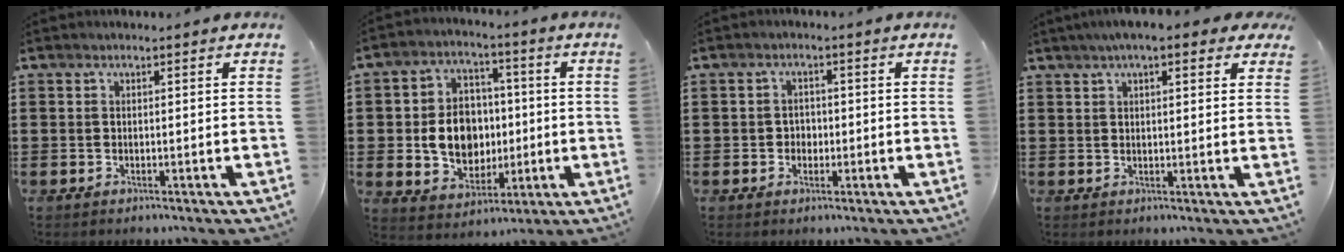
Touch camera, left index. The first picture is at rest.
{"total": 9.1, "force": [-0.2, 7.6, 5.1], "torque": [-0.110, 0.015, -0.002]}
{"total": 1.8, "force": [-0.3, 1.7, 0.7], "torque": [-0.019, 0.005, -0.009]}
{"total": 4.7, "force": [3.2, 0.9, 3.3], "torque": [-0.065, 0.003, 0.054]}